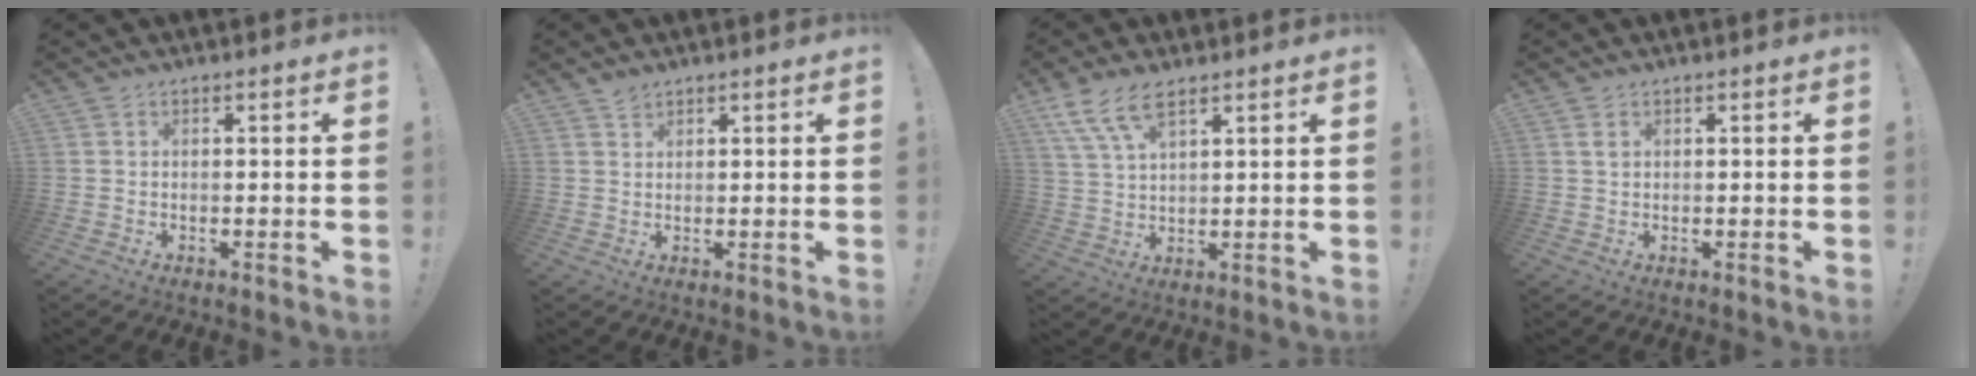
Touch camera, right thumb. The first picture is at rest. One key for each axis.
{"total": 1.8, "fx": 1.6, "fy": 0.6, "fz": 0.5, "tx": -0.006, "ty": -0.008, "tz": 0.029}
{"total": 8.9, "fx": 5.9, "fy": 3.3, "fz": 5.8, "tx": -0.115, "ty": -0.017, "tz": 0.115}
{"total": 0.0}